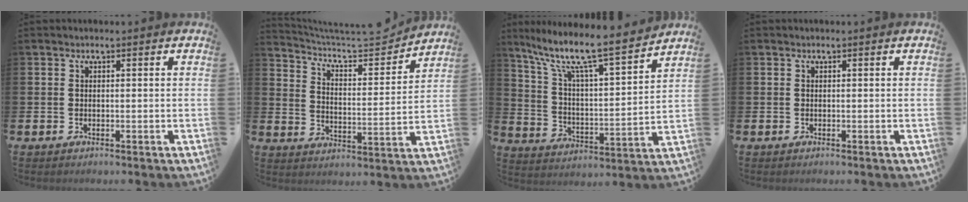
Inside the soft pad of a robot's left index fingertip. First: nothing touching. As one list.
[{"total": 7.0, "force": [6.6, 1.2, 1.7], "torque": [-0.061, -0.056, 0.112]}, {"total": 10.3, "force": [8.7, 1.1, 5.4], "torque": [-0.136, -0.061, 0.141]}, {"total": 0.0}]